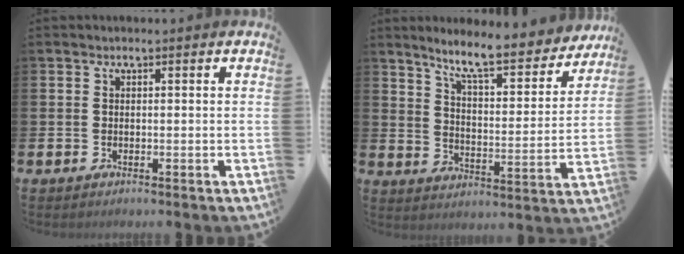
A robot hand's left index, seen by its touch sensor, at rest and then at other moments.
{"total": 9.2, "force": [8.4, 1.2, 3.7], "torque": [-0.086, -0.060, 0.141]}